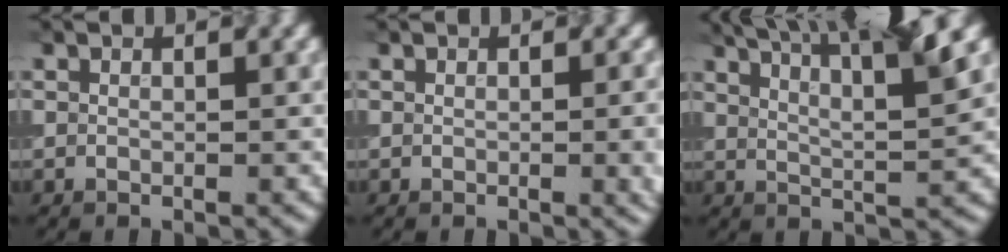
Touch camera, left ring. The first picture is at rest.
{"total": 3.2, "force": [-0.3, 1.1, 3.0], "torque": [-0.024, 0.005, -0.007]}
{"total": 9.5, "force": [6.5, 2.1, 6.6], "torque": [-0.081, 0.031, 0.059]}